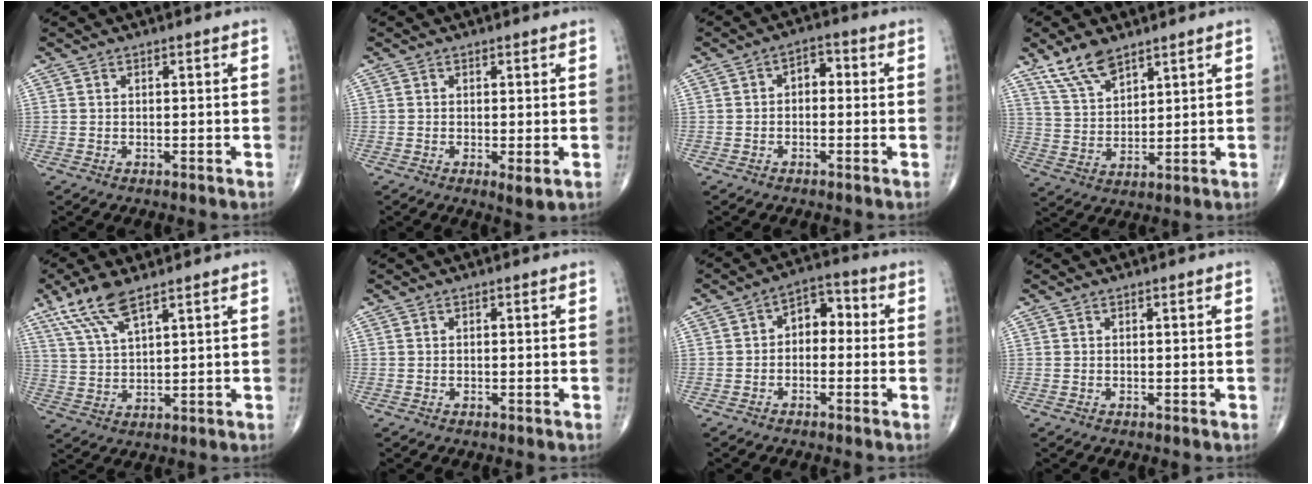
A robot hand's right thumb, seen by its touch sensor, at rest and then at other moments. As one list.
[{"total": 2.3, "force": [-0.5, 0.6, 2.2], "torque": [-0.036, -0.008, -0.008]}, {"total": 3.6, "force": [-0.1, 2.4, 2.7], "torque": [-0.021, 0.016, -0.014]}, {"total": 8.3, "force": [6.1, 3.5, 4.4], "torque": [-0.070, -0.028, 0.125]}, {"total": 8.9, "force": [5.8, 2.4, 6.3], "torque": [-0.133, -0.016, 0.124]}, {"total": 0.0}, {"total": 6.2, "force": [-0.3, 4.3, 4.4], "torque": [-0.038, 0.029, -0.021]}, {"total": 0.0}]